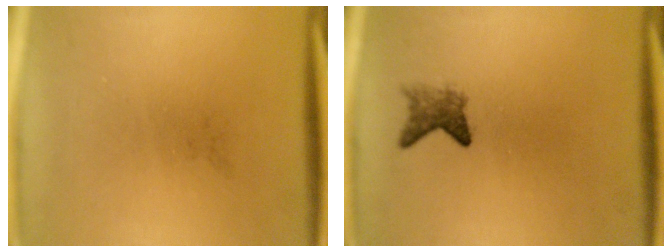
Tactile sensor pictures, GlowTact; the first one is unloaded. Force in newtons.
{"total": 2.5}